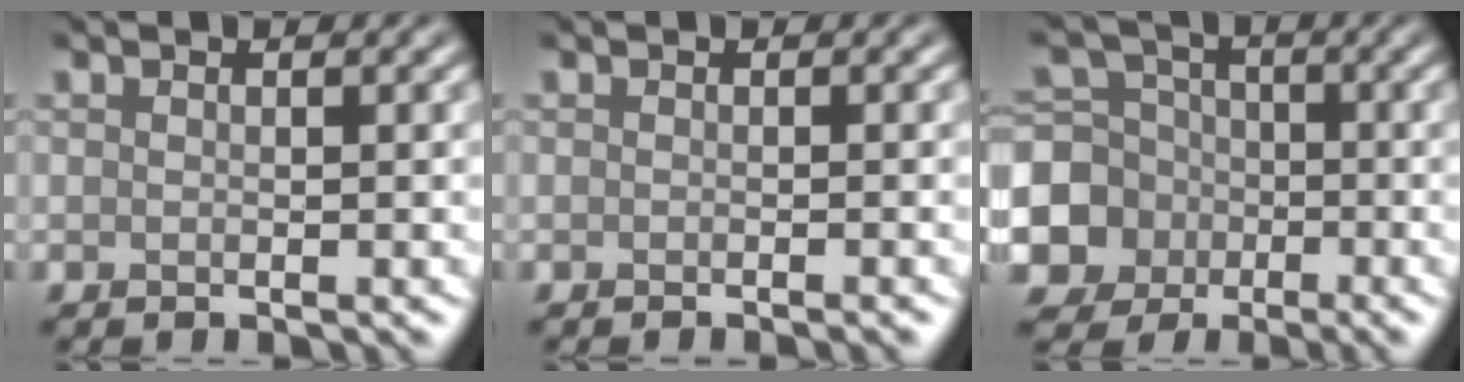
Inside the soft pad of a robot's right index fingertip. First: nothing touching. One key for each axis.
{"total": 0.9, "fx": -0.5, "fy": 0.2, "fz": 0.7, "tx": -0.004, "ty": -0.003, "tz": -0.010}
{"total": 8.2, "fx": -2.6, "fy": 7.4, "fz": 2.1, "tx": -0.048, "ty": -0.011, "tz": -0.074}